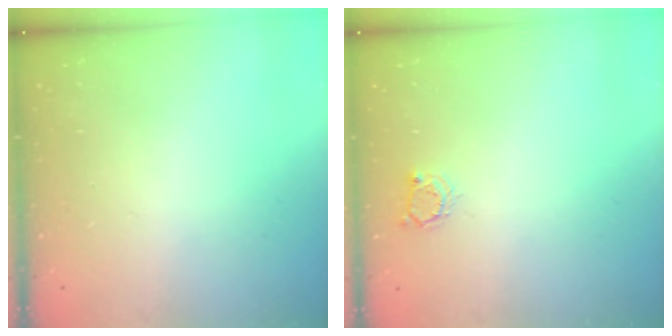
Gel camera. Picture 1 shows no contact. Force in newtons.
{"total": 3.2, "press": 3.2, "slide": 0.0}